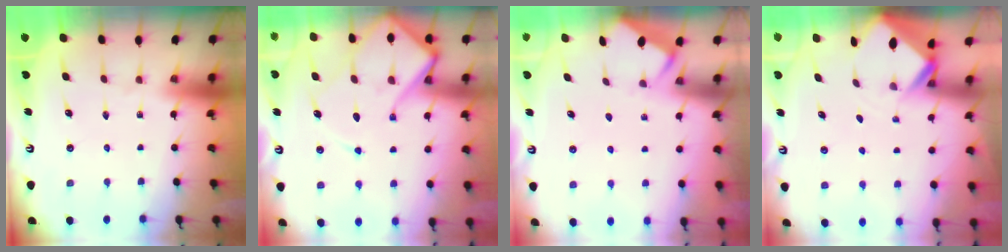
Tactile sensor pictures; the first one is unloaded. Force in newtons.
{"total": 15.5, "press": 15.4, "slide": 1.5}
{"total": 2.5, "press": 2.5, "slide": 0.4}
{"total": 2.7, "press": 2.7, "slide": 0.2}